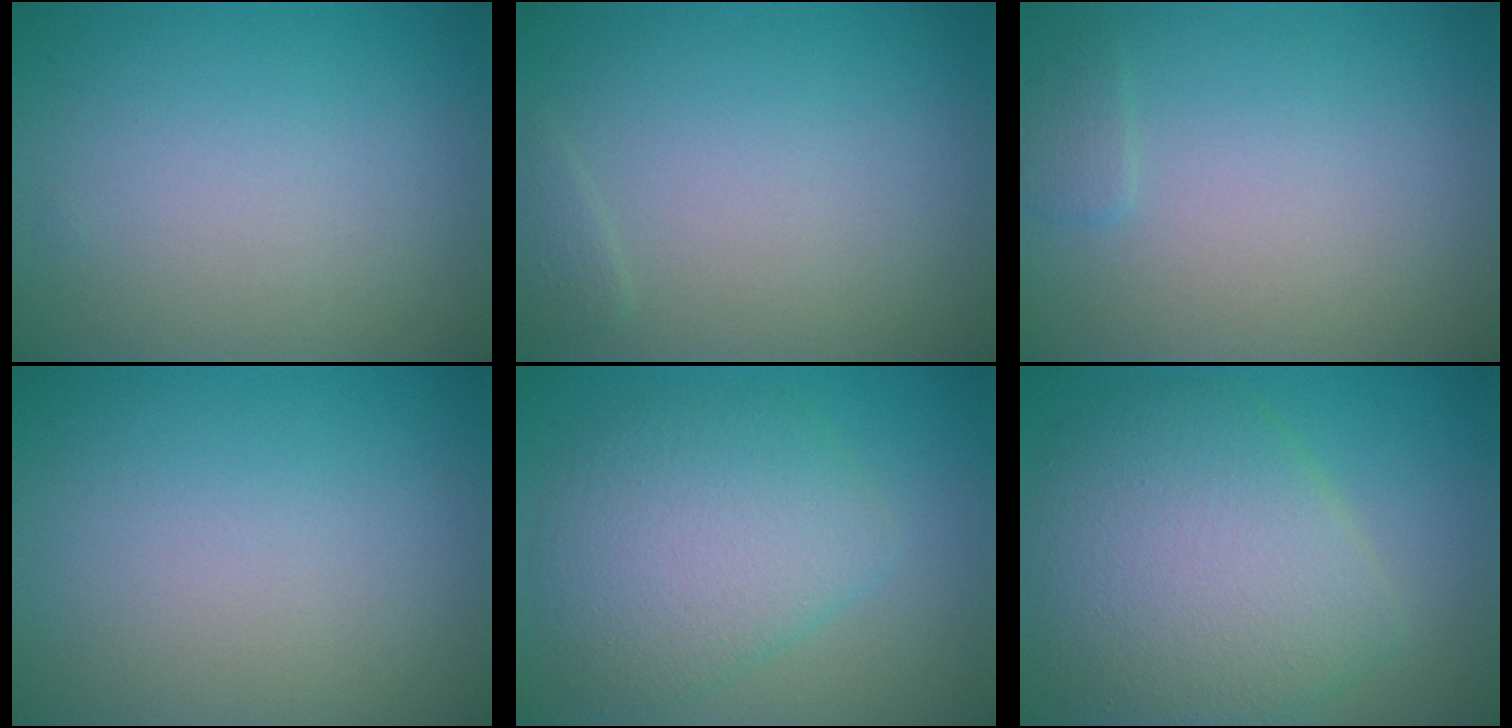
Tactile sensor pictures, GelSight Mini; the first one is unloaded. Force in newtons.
{"total": 0.7, "press": 0.7, "slide": 0.1}
{"total": 0.9, "press": 0.9, "slide": 0.1}
{"total": 0.0}
{"total": 5.7, "press": 5.7, "slide": 0.2}
{"total": 8.2, "press": 8.2, "slide": 0.2}